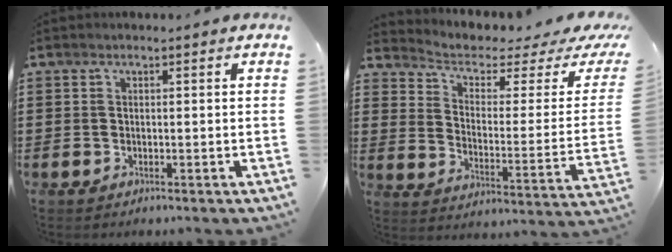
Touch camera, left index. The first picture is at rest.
{"total": 3.2, "force": [1.9, 1.2, 2.2], "torque": [-0.058, -0.017, 0.026]}